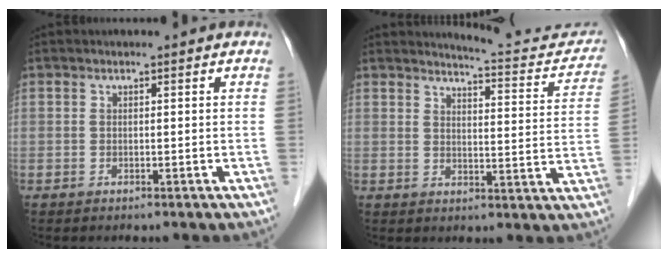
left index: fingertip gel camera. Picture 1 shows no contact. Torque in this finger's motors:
{"motor_torque": [0.31, -0.64, -0.01, -0.02]}